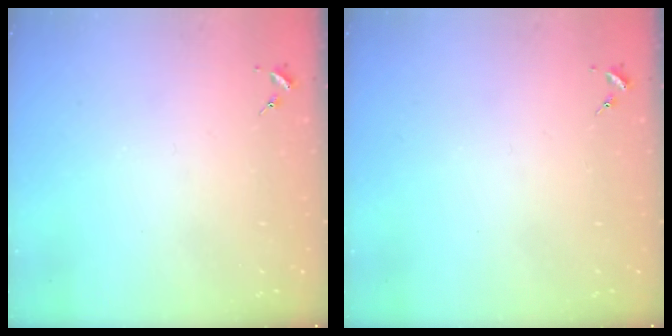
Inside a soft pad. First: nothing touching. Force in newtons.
{"total": 0.0}